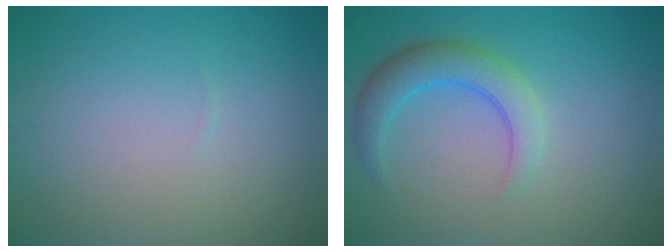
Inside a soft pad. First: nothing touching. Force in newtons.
{"total": 3.8, "press": 3.8, "slide": 0.2}